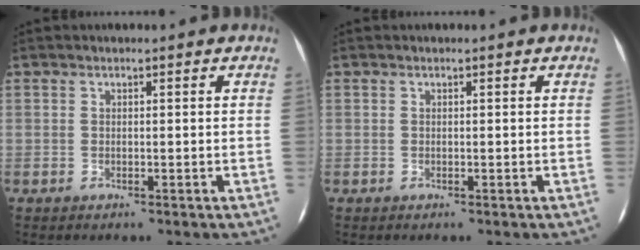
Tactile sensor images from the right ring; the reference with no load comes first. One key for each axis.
{"total": 0.0}